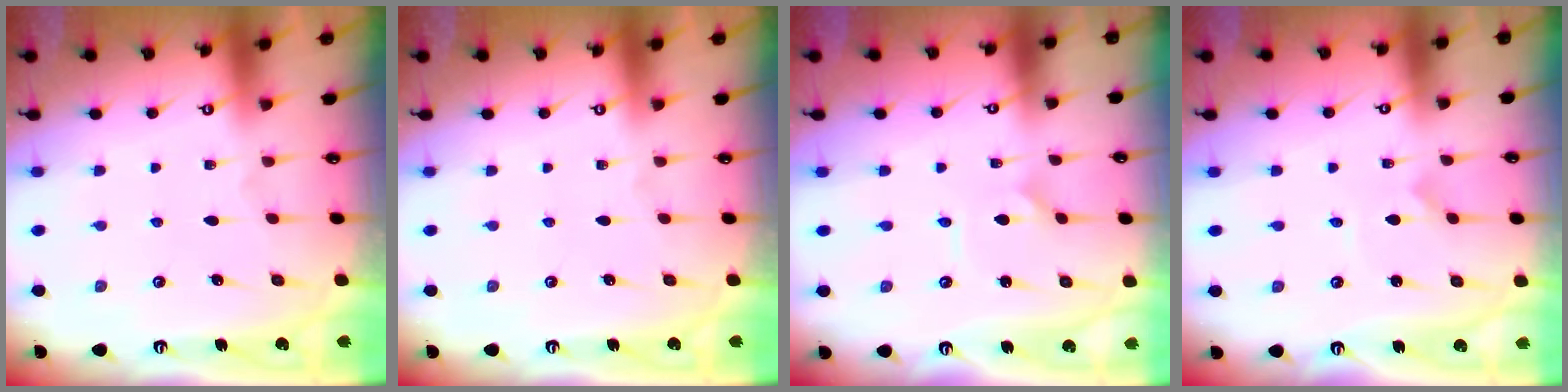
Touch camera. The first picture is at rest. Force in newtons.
{"total": 0.0}
{"total": 0.7, "press": 0.7, "slide": 0.0}
{"total": 0.6, "press": 0.5, "slide": 0.1}